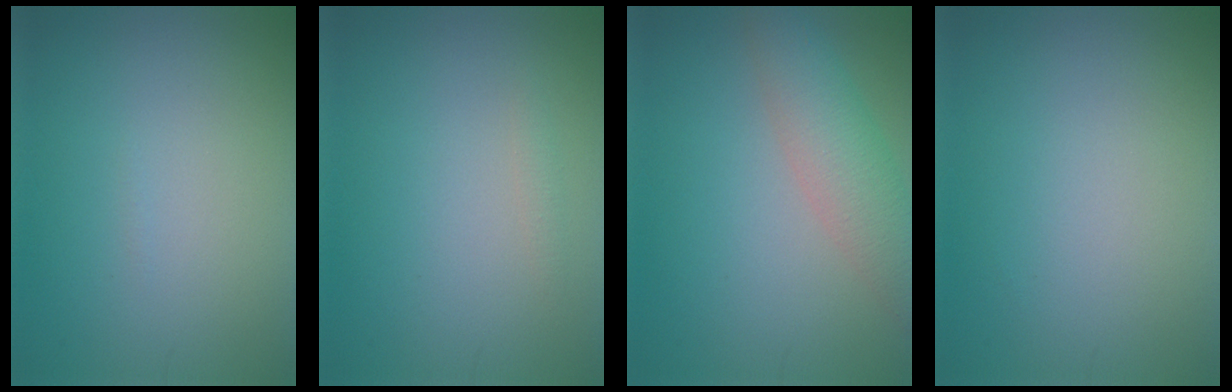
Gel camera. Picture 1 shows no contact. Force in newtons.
{"total": 0.6, "press": 0.6, "slide": 0.0}
{"total": 4.3, "press": 4.3, "slide": 0.1}
{"total": 0.0}